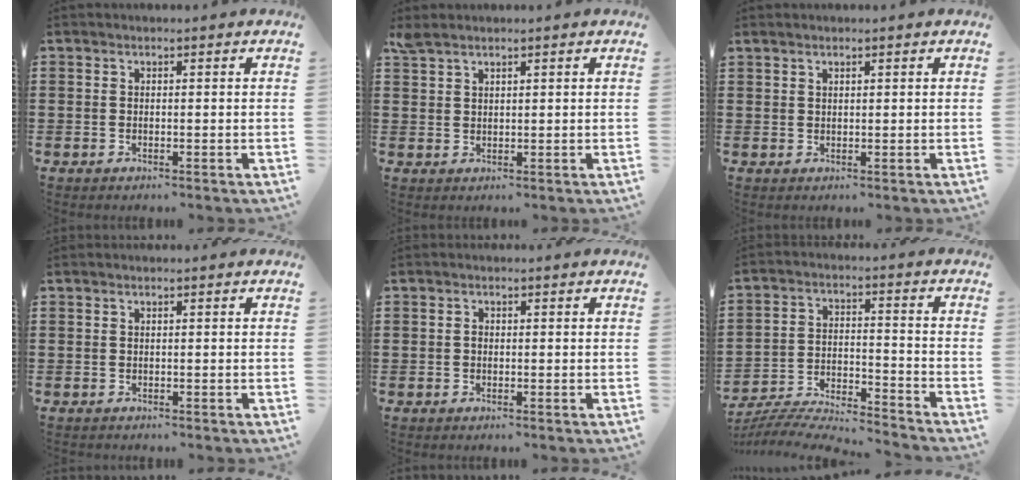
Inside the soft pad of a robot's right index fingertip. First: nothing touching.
{"total": 1.8, "force": [1.5, 0.7, 0.8], "torque": [-0.019, 0.002, 0.027]}
{"total": 0.9, "force": [0.7, 0.4, 0.3], "torque": [-0.008, 0.002, 0.013]}
{"total": 0.0}
{"total": 0.7, "force": [-0.2, 0.5, 0.4], "torque": [-0.010, 0.000, -0.004]}
{"total": 6.5, "force": [-6.3, 0.4, 1.4], "torque": [-0.038, -0.004, -0.129]}